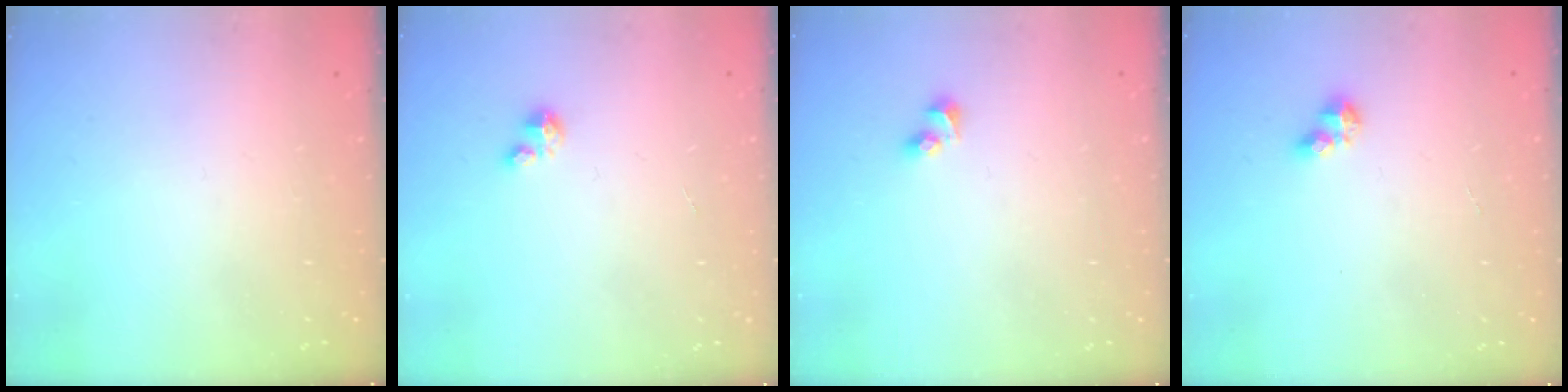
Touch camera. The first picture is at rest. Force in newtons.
{"total": 1.0, "press": 1.0, "slide": 0.2}
{"total": 2.1, "press": 1.7, "slide": 1.1}
{"total": 4.3, "press": 4.3, "slide": 0.4}